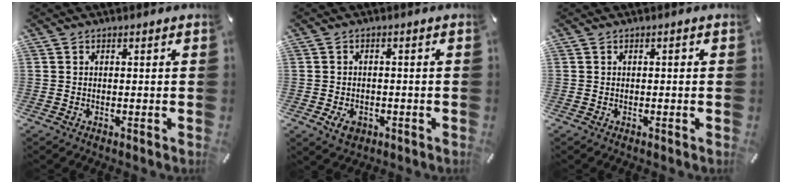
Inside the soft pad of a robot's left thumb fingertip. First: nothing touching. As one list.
[{"total": 3.9, "force": [-1.7, 2.8, 2.0], "torque": [-0.038, 0.007, -0.031]}, {"total": 0.5, "force": [-0.1, 0.3, 0.4], "torque": [-0.008, 0.002, -0.003]}]